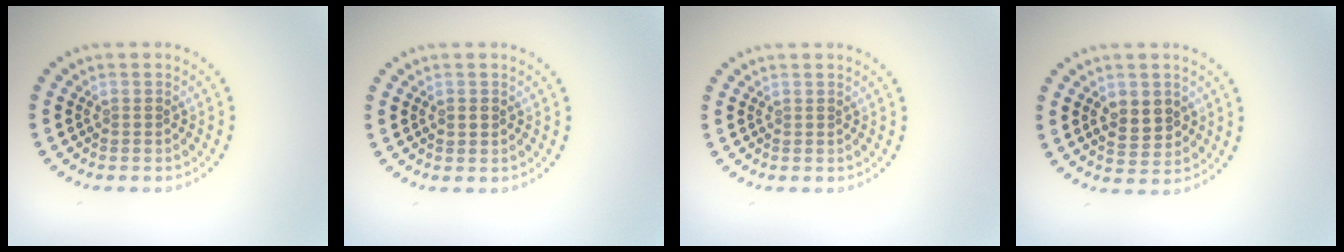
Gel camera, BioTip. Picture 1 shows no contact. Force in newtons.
{"total": 1.3, "press": 1.3, "slide": 0.1}
{"total": 0.0}
{"total": 2.9, "press": 2.9, "slide": 0.4}